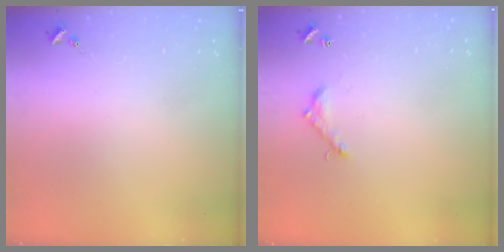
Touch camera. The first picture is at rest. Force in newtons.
{"total": 7.3, "press": 7.3, "slide": 0.6}